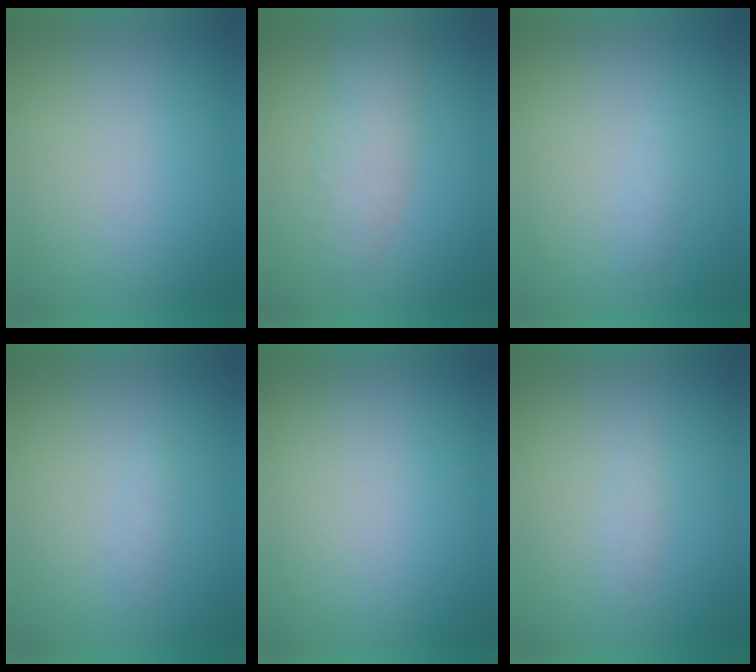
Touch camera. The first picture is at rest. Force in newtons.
{"total": 3.2}
{"total": 1.1}
{"total": 1.2}
{"total": 0.0}
{"total": 1.3}